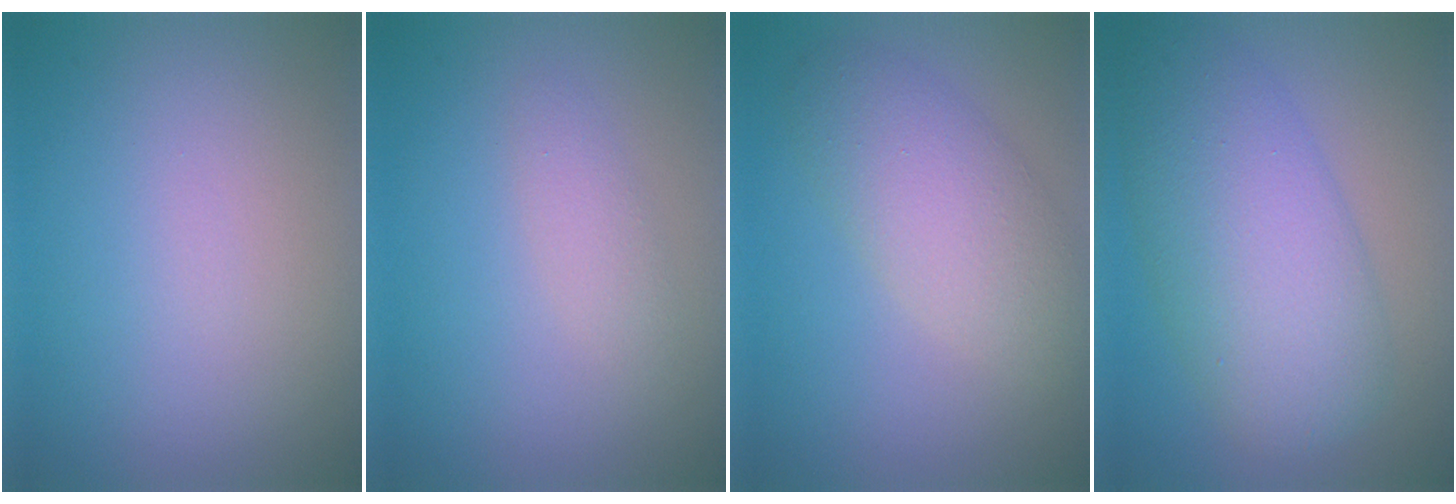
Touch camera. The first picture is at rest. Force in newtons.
{"total": 1.4, "press": 1.4, "slide": 0.1}
{"total": 5.0, "press": 5.0, "slide": 0.4}
{"total": 8.4, "press": 8.4, "slide": 0.1}